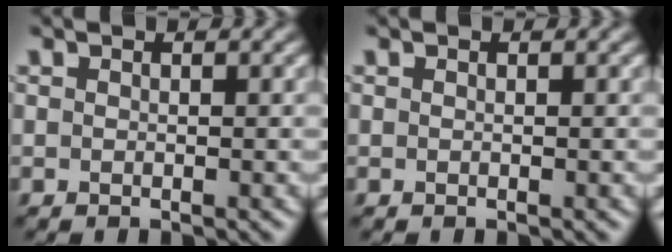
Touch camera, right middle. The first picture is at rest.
{"total": 0.0}